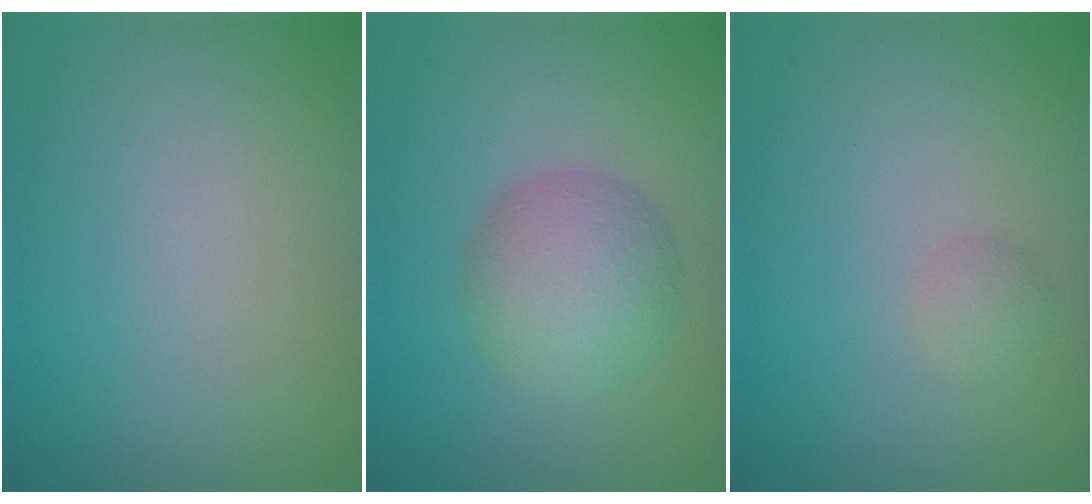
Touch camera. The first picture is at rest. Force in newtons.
{"total": 5.3, "press": 5.3, "slide": 0.2}
{"total": 1.1, "press": 1.1, "slide": 0.0}